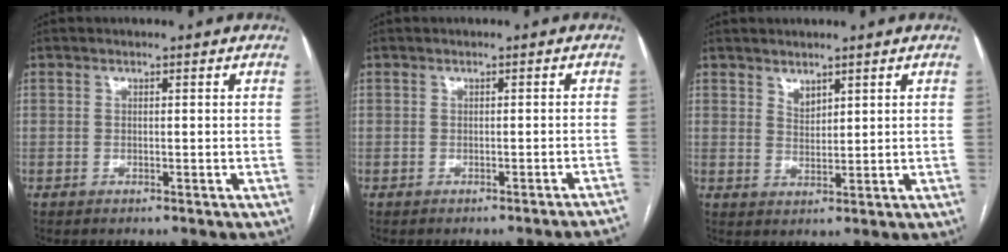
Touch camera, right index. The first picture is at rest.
{"total": 5.5, "force": [-5.3, -0.9, 0.9], "torque": [0.003, -0.006, -0.053]}
{"total": 2.2, "force": [1.7, 1.0, 0.9], "torque": [-0.016, -0.005, 0.038]}